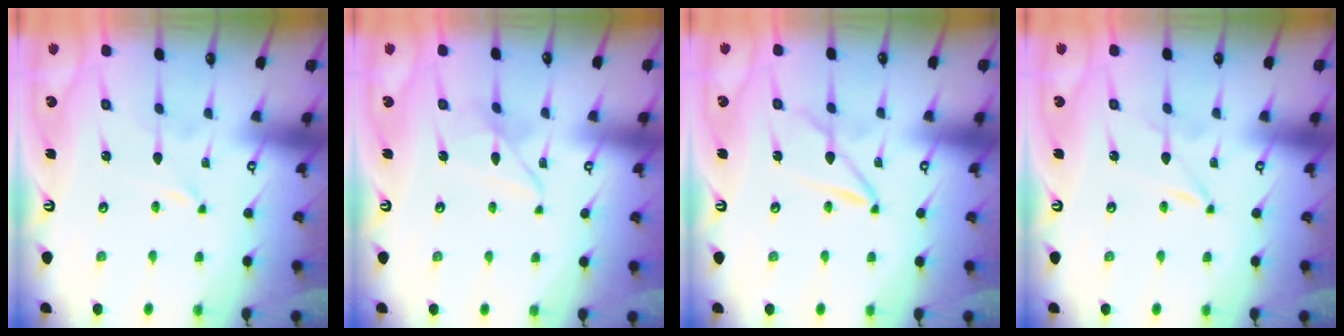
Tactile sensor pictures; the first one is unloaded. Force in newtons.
{"total": 7.6, "press": 7.6, "slide": 0.4}
{"total": 2.9, "press": 2.9, "slide": 0.3}
{"total": 0.0}